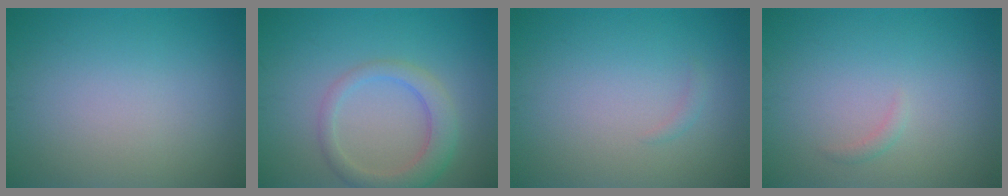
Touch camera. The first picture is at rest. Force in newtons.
{"total": 3.5, "press": 3.5, "slide": 0.4}
{"total": 0.6, "press": 0.6, "slide": 0.1}
{"total": 0.7, "press": 0.7, "slide": 0.1}